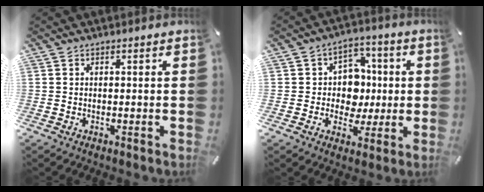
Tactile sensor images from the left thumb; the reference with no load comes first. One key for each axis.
{"total": 9.8, "fx": -0.1, "fy": 9.1, "fz": 3.5, "tx": -0.040, "ty": 0.002, "tz": 0.003}